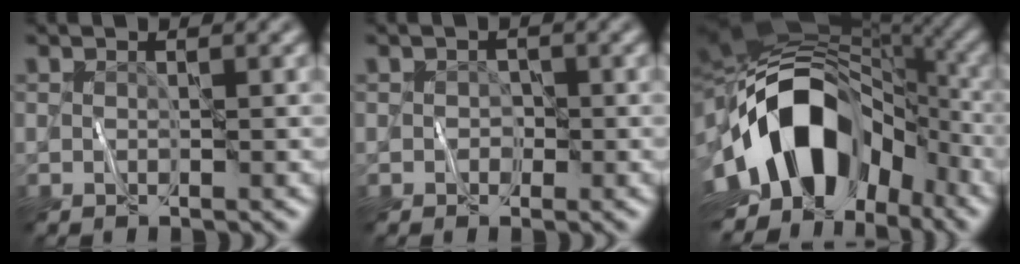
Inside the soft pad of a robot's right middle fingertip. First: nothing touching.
{"total": 0.7, "force": [-0.1, 0.6, 0.2], "torque": [0.002, 0.001, -0.003]}
{"total": 16.1, "force": [-3.6, 10.6, 11.6], "torque": [-0.200, 0.000, -0.068]}